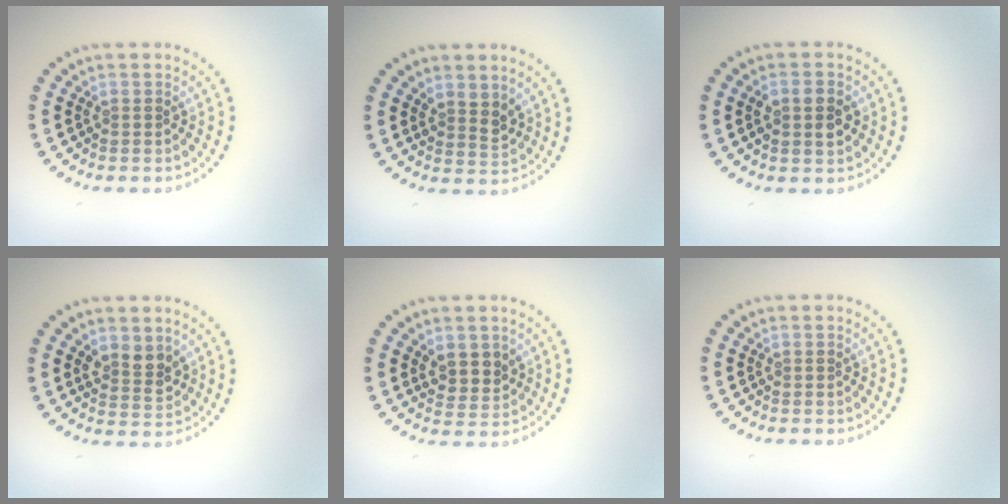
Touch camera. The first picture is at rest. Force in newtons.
{"total": 1.9, "press": 1.6, "slide": 1.0}
{"total": 2.5, "press": 2.5, "slide": 0.3}
{"total": 2.5, "press": 2.3, "slide": 0.9}
{"total": 2.6, "press": 2.3, "slide": 1.1}
{"total": 0.0}